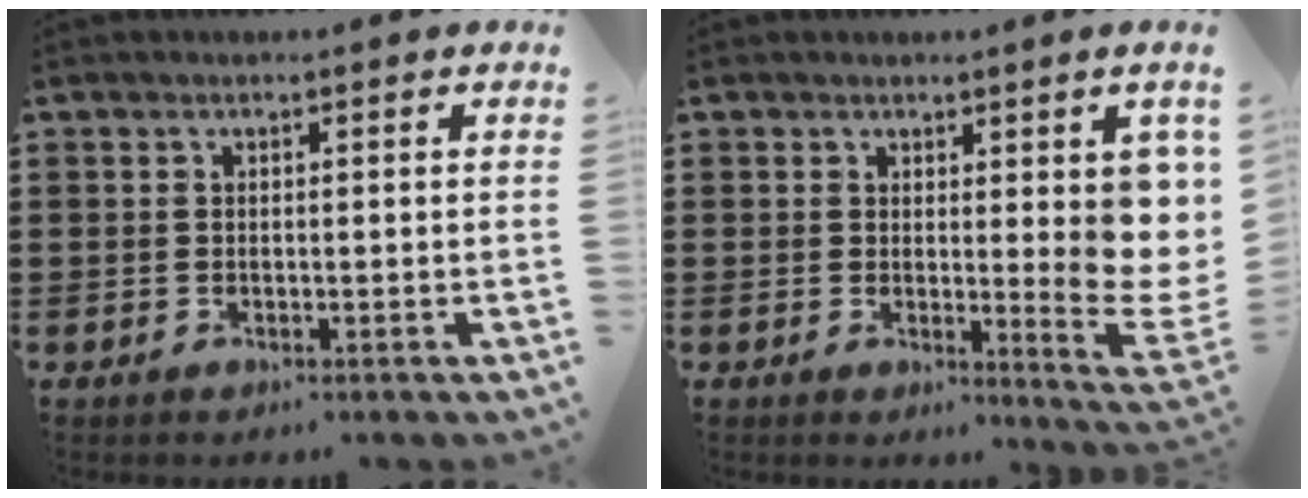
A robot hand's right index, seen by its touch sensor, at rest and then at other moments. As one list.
[{"total": 6.3, "force": [2.4, 2.3, 5.4], "torque": [-0.058, -0.029, 0.041]}]